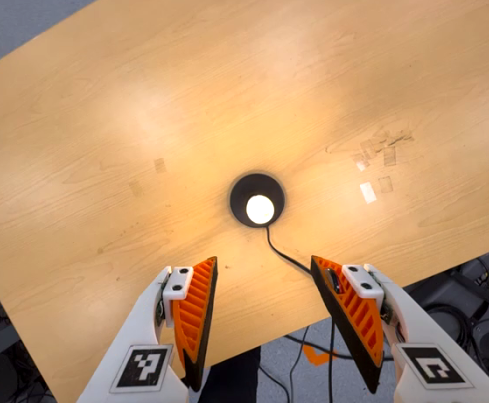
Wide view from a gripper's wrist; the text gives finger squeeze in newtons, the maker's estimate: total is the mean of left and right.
{"total": 0.0}